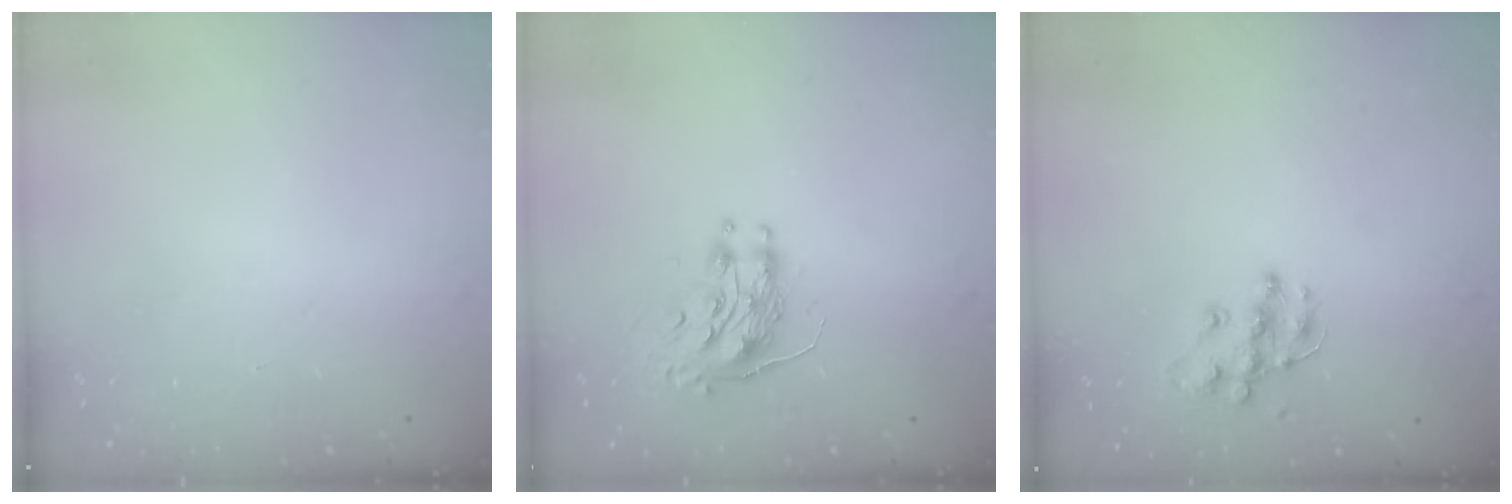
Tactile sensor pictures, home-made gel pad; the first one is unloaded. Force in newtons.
{"total": 9.0, "press": 9.0, "slide": 0.4}
{"total": 11.3, "press": 11.2, "slide": 0.7}